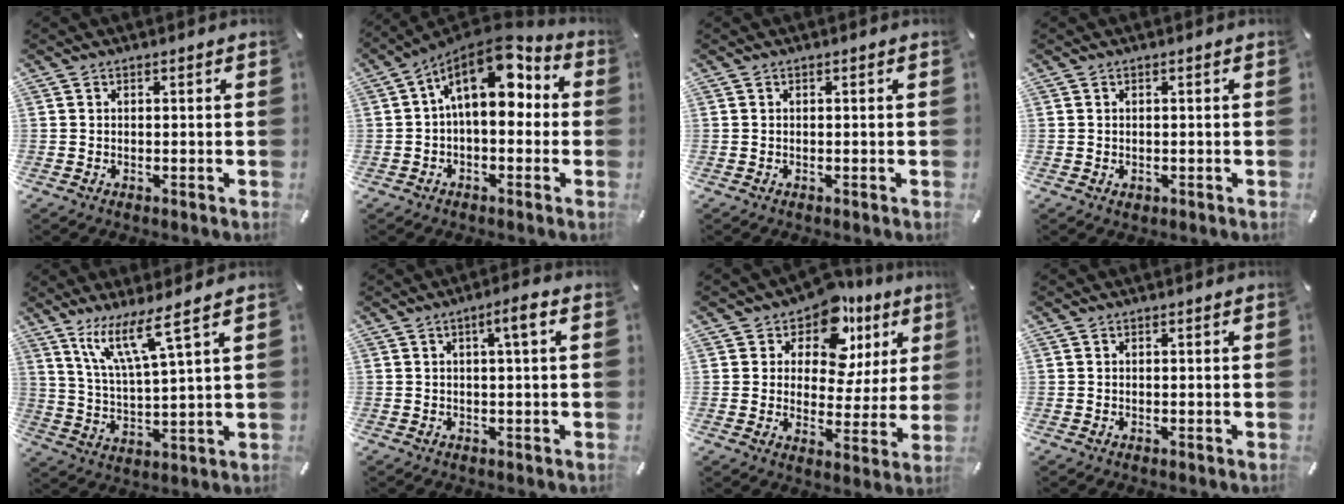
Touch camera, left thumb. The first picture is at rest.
{"total": 13.5, "force": [5.0, 7.0, 10.4], "torque": [-0.180, -0.035, 0.086]}
{"total": 0.0}
{"total": 0.6, "force": [0.1, 0.5, 0.2], "torque": [-0.005, 0.003, 0.001]}
{"total": 10.9, "force": [7.5, 1.1, 7.9], "torque": [-0.171, -0.026, 0.132]}
{"total": 4.2, "force": [1.0, 0.2, 4.1], "torque": [-0.066, -0.004, 0.010]}
{"total": 12.3, "force": [7.6, 7.6, 6.1], "torque": [-0.096, -0.053, 0.134]}
{"total": 0.0}